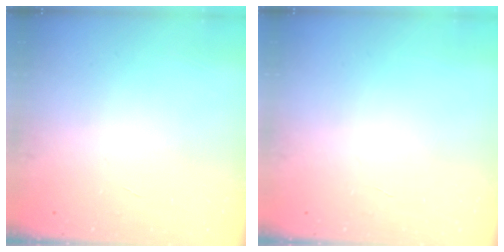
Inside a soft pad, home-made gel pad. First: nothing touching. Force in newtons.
{"total": 0.0}